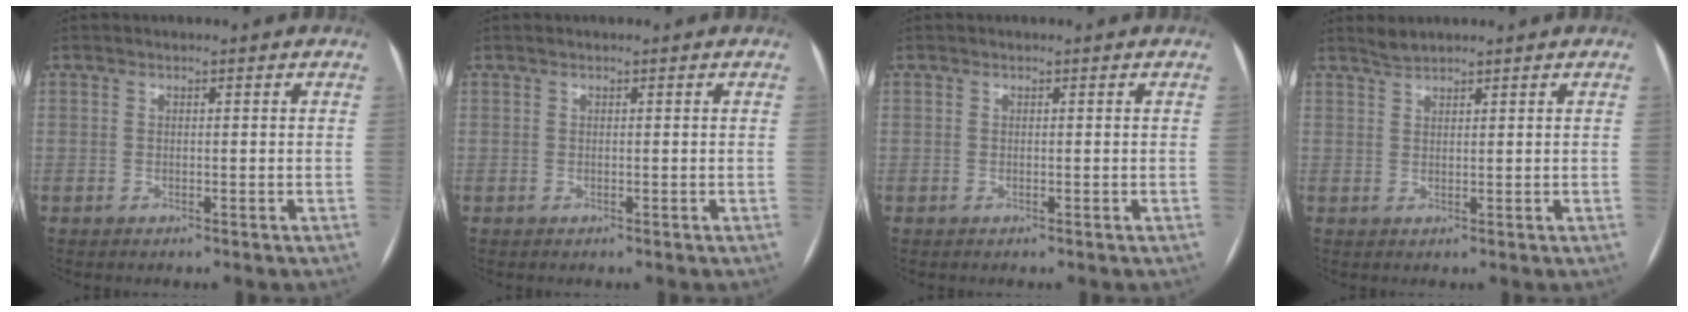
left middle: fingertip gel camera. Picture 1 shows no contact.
{"total": 0.0}
{"total": 0.0}
{"total": 1.7, "force": [1.7, 0.0, 0.3], "torque": [-0.010, 0.007, 0.039]}